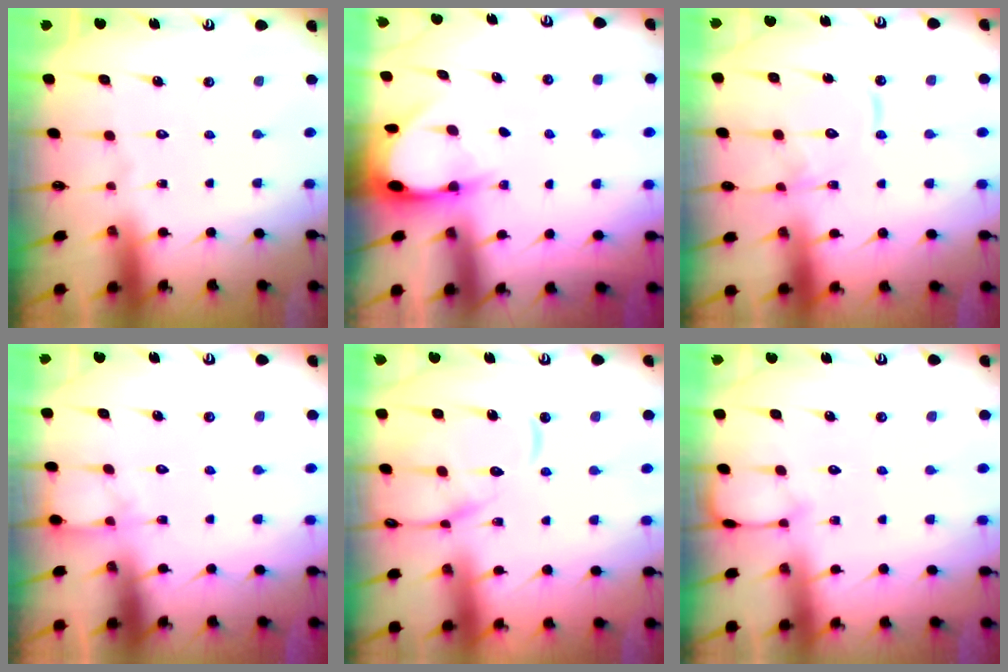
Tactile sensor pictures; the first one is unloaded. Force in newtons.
{"total": 2.9, "press": 2.9, "slide": 0.3}
{"total": 12.0, "press": 11.9, "slide": 1.3}
{"total": 4.5, "press": 4.5, "slide": 0.5}
{"total": 14.0, "press": 13.9, "slide": 1.4}
{"total": 4.3, "press": 4.2, "slide": 0.6}